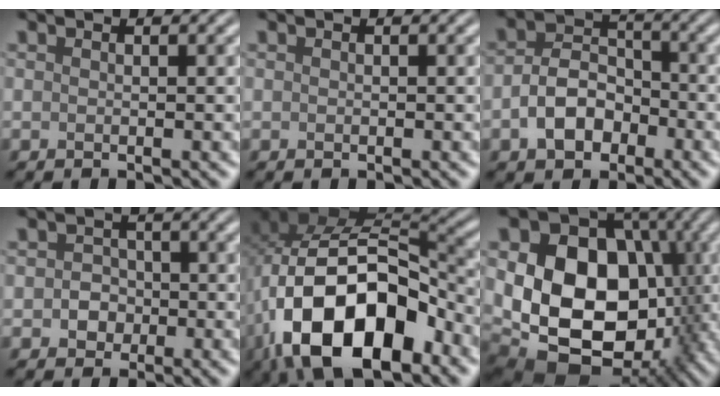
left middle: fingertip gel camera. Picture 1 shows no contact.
{"total": 0.0}
{"total": 4.7, "force": [-1.9, 3.3, 2.8], "torque": [-0.052, 0.003, -0.038]}
{"total": 2.1, "force": [-0.4, 1.9, 0.8], "torque": [-0.003, -0.001, -0.014]}
{"total": 16.1, "force": [-5.4, 9.4, 11.9], "torque": [-0.198, -0.020, -0.092]}
{"total": 17.0, "force": [-0.3, 12.9, 11.1], "torque": [-0.170, -0.016, 0.004]}